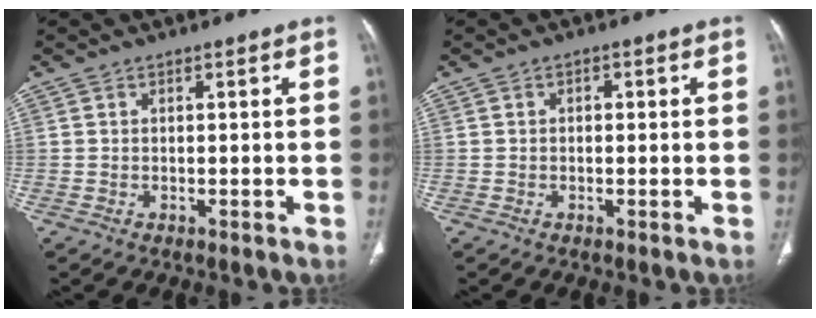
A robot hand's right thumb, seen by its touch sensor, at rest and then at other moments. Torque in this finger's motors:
{"motor_torque": [-0.04, -0.18, -0.28, 0.00, 0.03]}